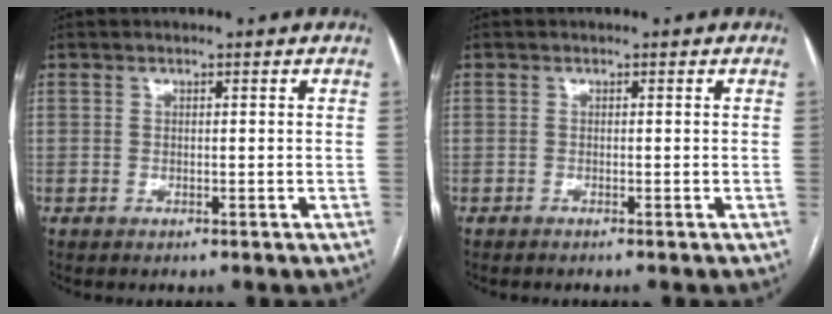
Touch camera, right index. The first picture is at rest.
{"total": 0.9, "force": [-0.8, -0.2, 0.4], "torque": [0.001, 0.003, -0.012]}